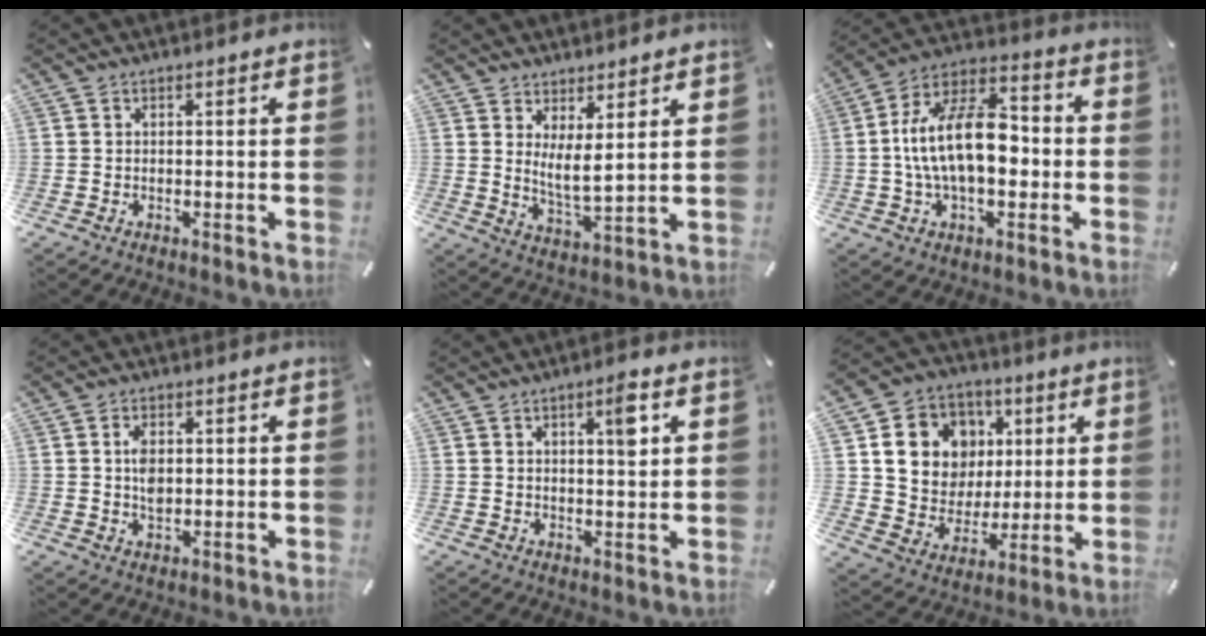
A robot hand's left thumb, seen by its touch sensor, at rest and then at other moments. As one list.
[{"total": 5.7, "force": [3.2, 1.8, 4.4], "torque": [-0.078, -0.019, 0.057]}, {"total": 17.2, "force": [-1.4, 9.9, 14.1], "torque": [-0.268, 0.013, -0.026]}, {"total": 4.2, "force": [0.5, 2.6, 3.2], "torque": [-0.067, 0.000, 0.004]}, {"total": 5.5, "force": [2.3, 1.5, 4.8], "torque": [-0.066, -0.010, 0.030]}, {"total": 14.8, "force": [4.8, 13.0, 5.2], "torque": [-0.083, -0.016, 0.100]}]